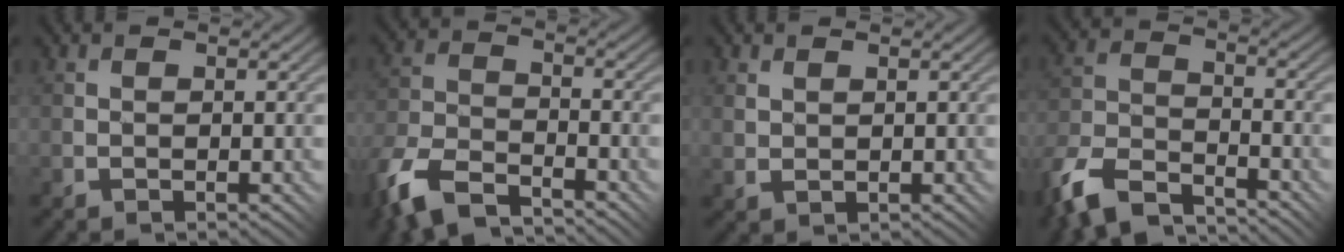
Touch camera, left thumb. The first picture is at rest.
{"total": 9.6, "force": [-7.4, 3.8, 4.7], "torque": [-0.115, -0.011, -0.154]}
{"total": 1.5, "force": [0.9, 0.9, 0.8], "torque": [-0.022, -0.002, 0.019]}
{"total": 9.9, "force": [-8.2, 3.5, 4.2], "torque": [-0.097, -0.005, -0.171]}